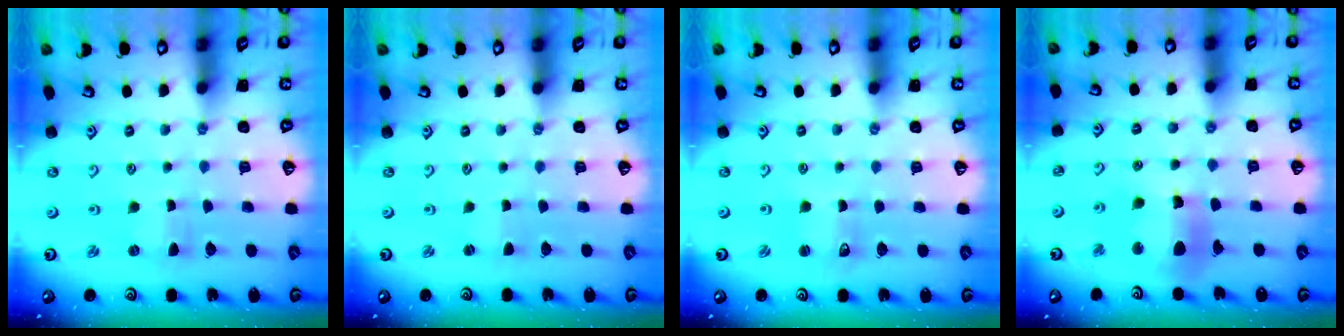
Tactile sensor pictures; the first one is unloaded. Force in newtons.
{"total": 0.8, "press": 0.8, "slide": 0.1}
{"total": 1.7, "press": 1.6, "slide": 0.3}
{"total": 11.2, "press": 11.1, "slide": 1.5}